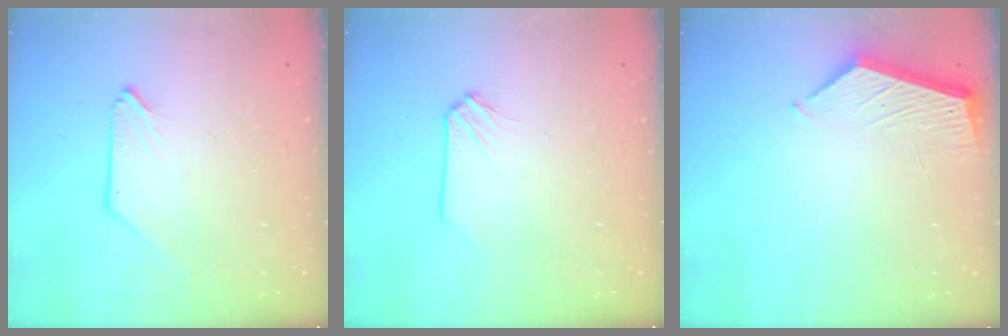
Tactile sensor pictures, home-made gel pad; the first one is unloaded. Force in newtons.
{"total": 0.0}
{"total": 5.4, "press": 5.4, "slide": 0.4}